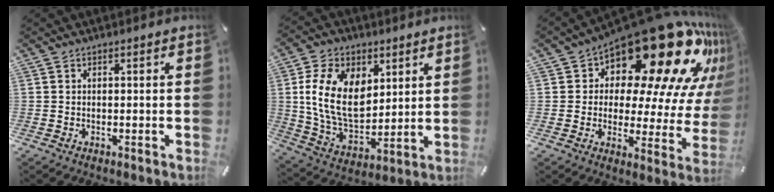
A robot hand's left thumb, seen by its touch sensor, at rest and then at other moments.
{"total": 16.3, "force": [4.3, 11.3, 10.9], "torque": [-0.225, -0.002, 0.081]}
{"total": 25.9, "force": [16.2, 11.1, 16.9], "torque": [-0.218, -0.138, 0.264]}